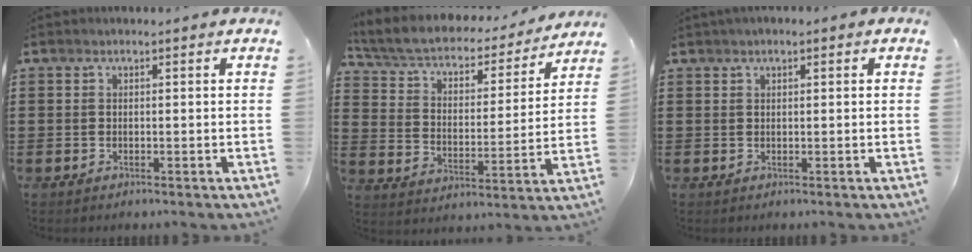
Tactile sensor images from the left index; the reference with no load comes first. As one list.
[{"total": 4.6, "force": [3.8, 1.6, 2.1], "torque": [-0.061, -0.032, 0.058]}, {"total": 0.9, "force": [0.4, 0.4, 0.8], "torque": [-0.015, 0.004, 0.006]}]